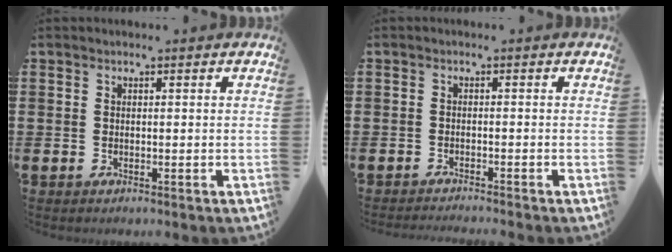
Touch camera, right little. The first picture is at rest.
{"total": 1.0, "force": [-1.0, -0.2, 0.0], "torque": [-0.001, 0.001, -0.020]}